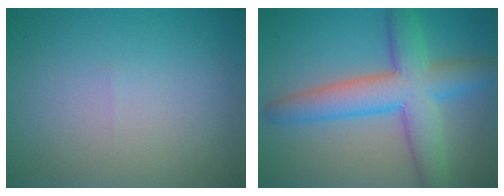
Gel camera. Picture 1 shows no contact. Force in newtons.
{"total": 7.6, "press": 7.6, "slide": 0.1}